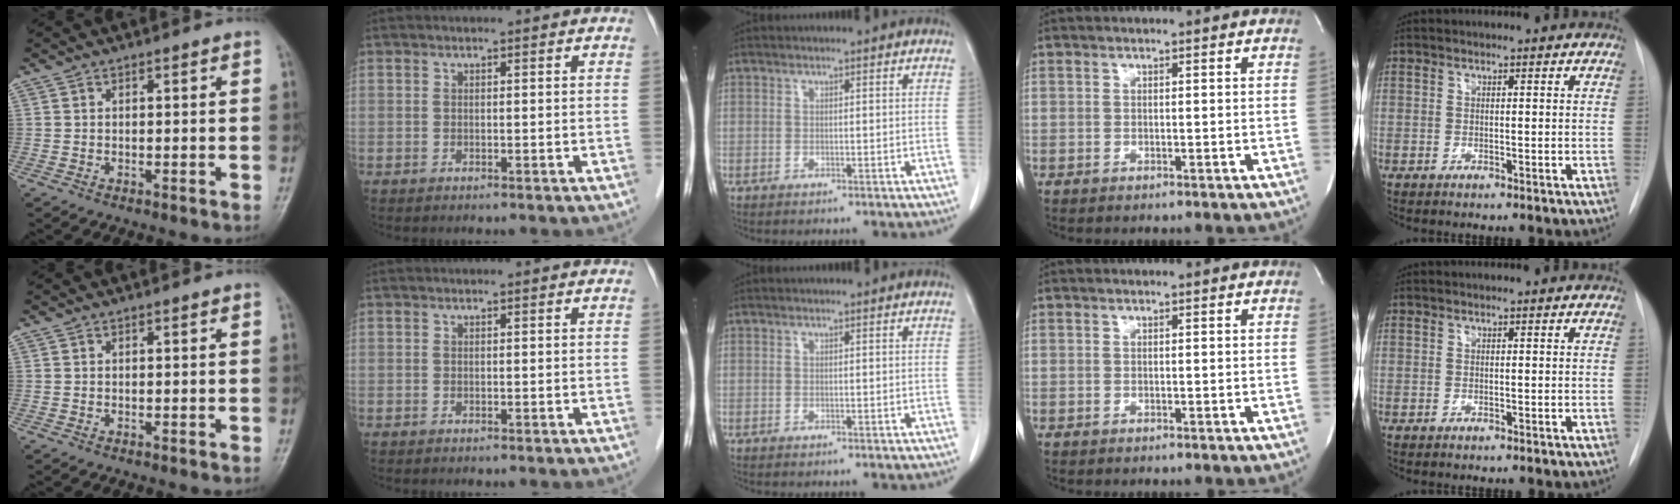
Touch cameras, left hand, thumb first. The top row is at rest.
{}